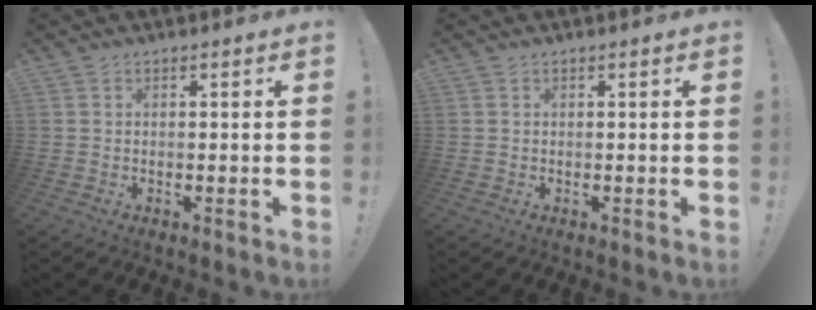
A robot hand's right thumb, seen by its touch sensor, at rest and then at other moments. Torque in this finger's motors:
{"motor_torque": [0.00, 0.00, 0.01, 0.05, 0.00]}